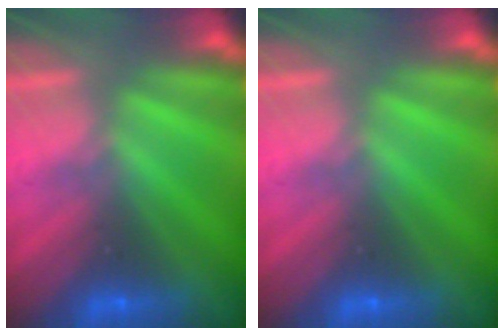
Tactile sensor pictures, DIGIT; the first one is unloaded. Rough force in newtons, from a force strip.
{"total": 0.0}